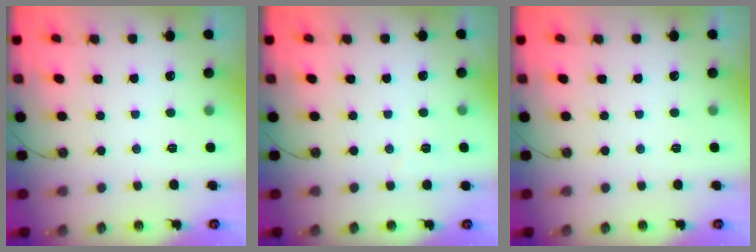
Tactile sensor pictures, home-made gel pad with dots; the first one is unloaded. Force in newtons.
{"total": 1.5, "press": 1.5, "slide": 0.5}
{"total": 0.0}